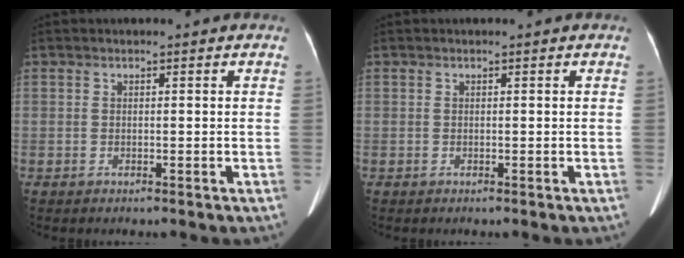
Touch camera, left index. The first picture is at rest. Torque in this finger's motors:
{"motor_torque": [0.06, 0.01, 0.03, 0.02]}